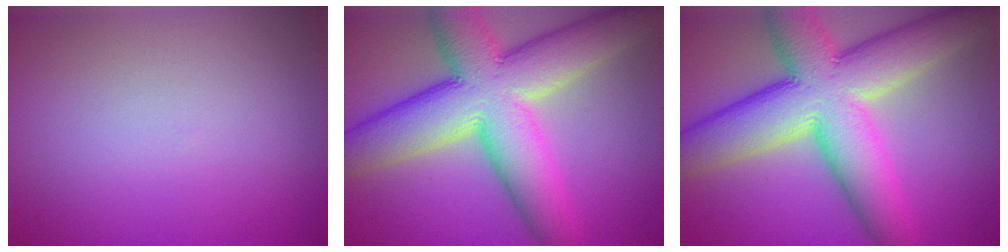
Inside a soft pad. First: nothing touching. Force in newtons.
{"total": 12.9, "press": 12.9, "slide": 0.7}
{"total": 12.9, "press": 12.9, "slide": 0.7}